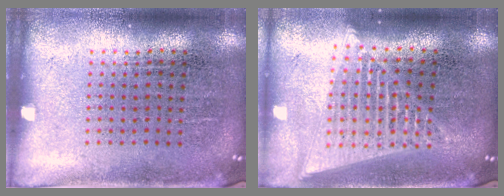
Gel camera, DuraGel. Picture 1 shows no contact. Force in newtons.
{"total": 1.9, "press": 1.6, "slide": 1.0}